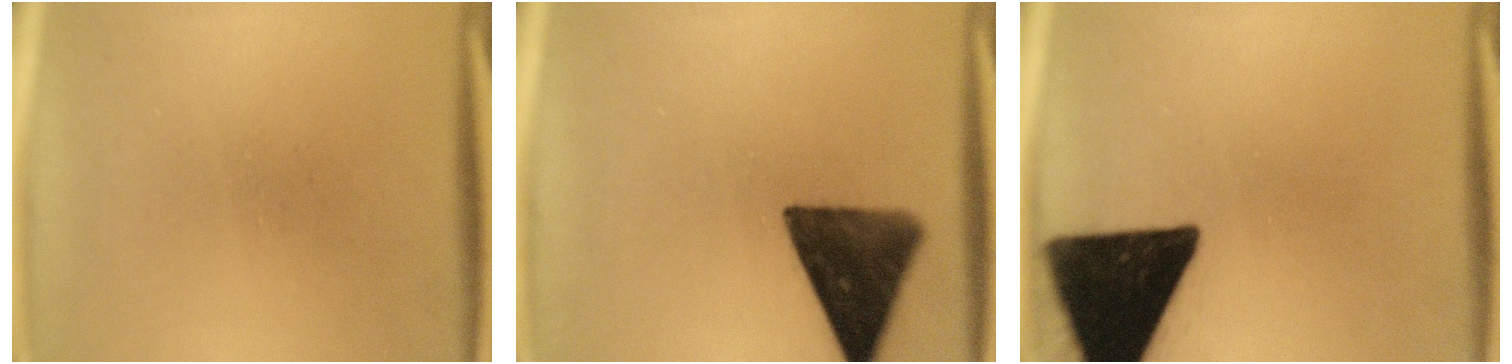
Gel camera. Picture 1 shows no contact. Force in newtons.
{"total": 12.6}
{"total": 18.9}